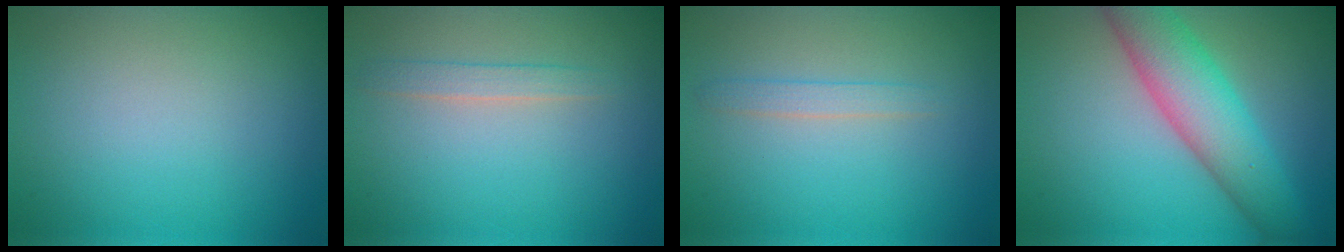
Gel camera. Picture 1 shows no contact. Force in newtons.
{"total": 1.3, "press": 1.3, "slide": 0.1}
{"total": 1.2, "press": 1.2, "slide": 0.1}
{"total": 6.9, "press": 6.9, "slide": 0.1}